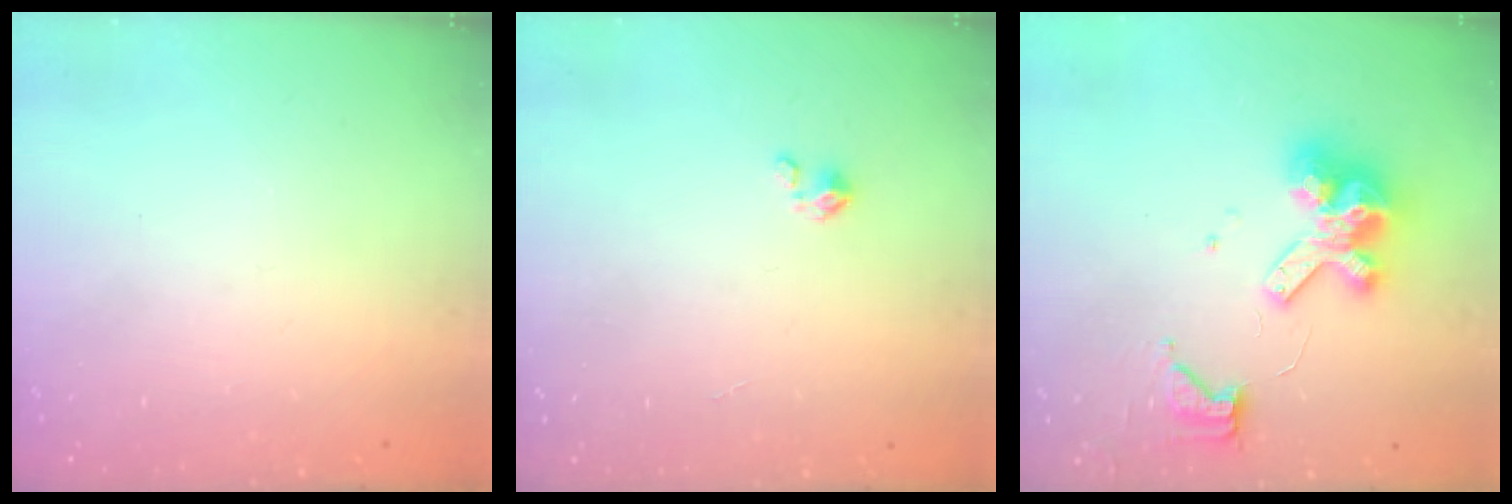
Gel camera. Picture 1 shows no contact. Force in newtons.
{"total": 0.0}
{"total": 12.3, "press": 12.2, "slide": 1.4}